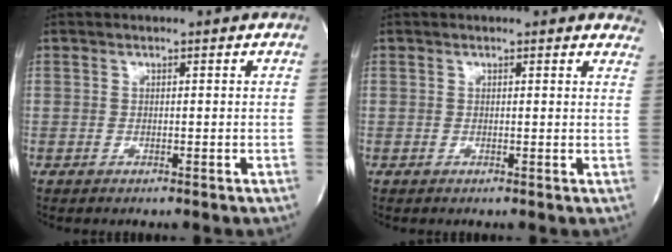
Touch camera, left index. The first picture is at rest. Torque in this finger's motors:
{"motor_torque": [-0.15, -0.30, 0.02, -0.05]}